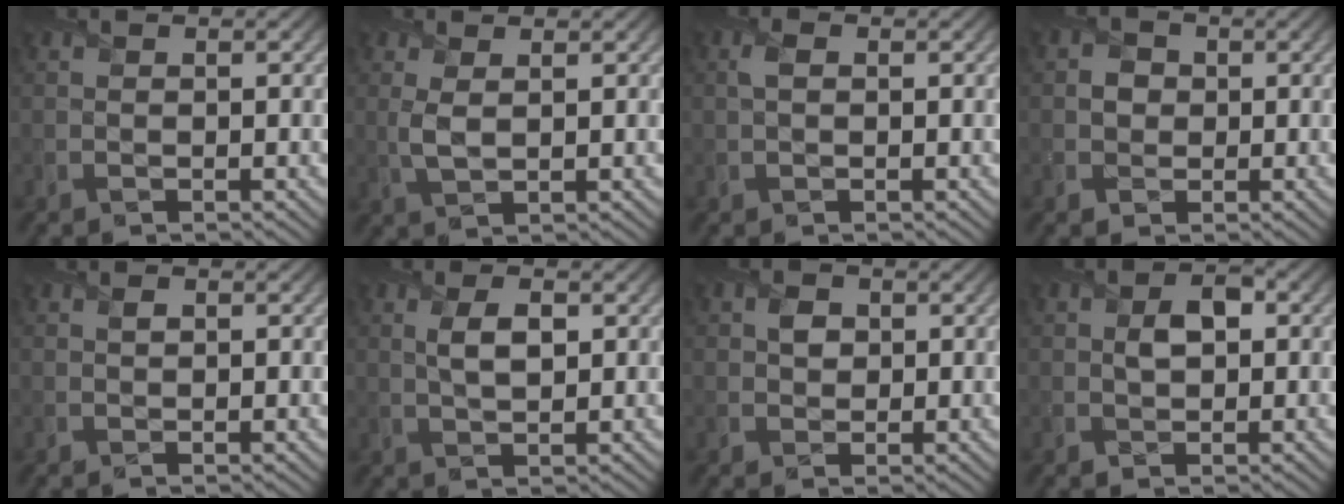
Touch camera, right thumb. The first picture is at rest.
{"total": 2.3, "force": [0.8, 0.8, 2.0], "torque": [-0.050, -0.001, 0.019]}
{"total": 1.4, "force": [0.3, 0.7, 1.1], "torque": [-0.029, 0.002, 0.004]}
{"total": 2.1, "force": [0.1, 2.0, 0.6], "torque": [-0.011, -0.002, -0.004]}
{"total": 0.9, "force": [0.3, 0.6, 0.6], "torque": [-0.009, -0.002, 0.006]}
{"total": 3.3, "force": [0.9, 1.4, 2.8], "torque": [-0.061, -0.001, 0.020]}
{"total": 2.2, "force": [0.5, 1.9, 1.0], "torque": [-0.020, -0.003, 0.007]}
{"total": 3.1, "force": [0.4, 2.0, 2.3], "torque": [-0.041, 0.001, 0.006]}